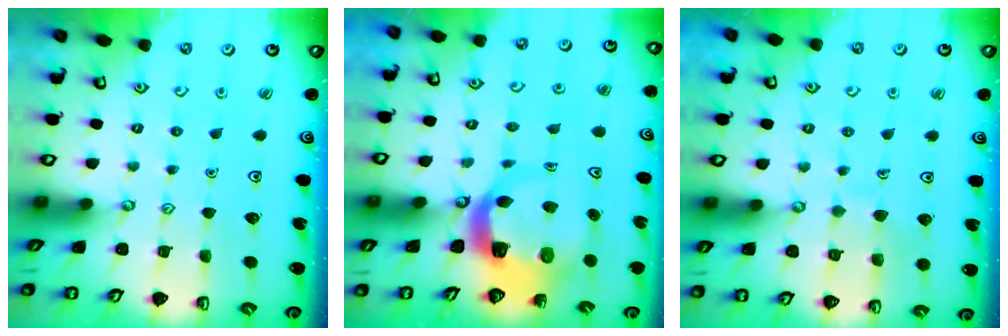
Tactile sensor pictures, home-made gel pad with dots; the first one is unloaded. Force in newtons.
{"total": 6.2, "press": 6.1, "slide": 0.9}
{"total": 5.6, "press": 5.6, "slide": 0.2}